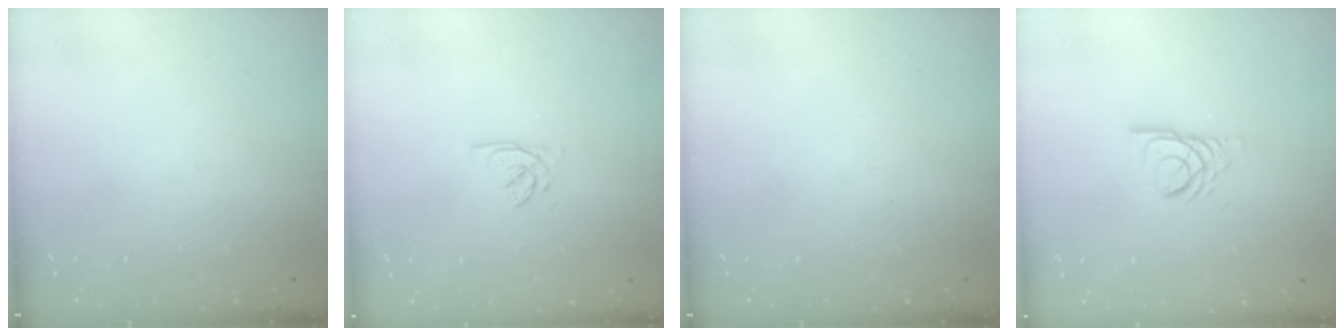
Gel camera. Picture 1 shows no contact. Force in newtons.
{"total": 2.2, "press": 2.2, "slide": 0.3}
{"total": 0.0}
{"total": 5.7, "press": 5.7, "slide": 0.6}